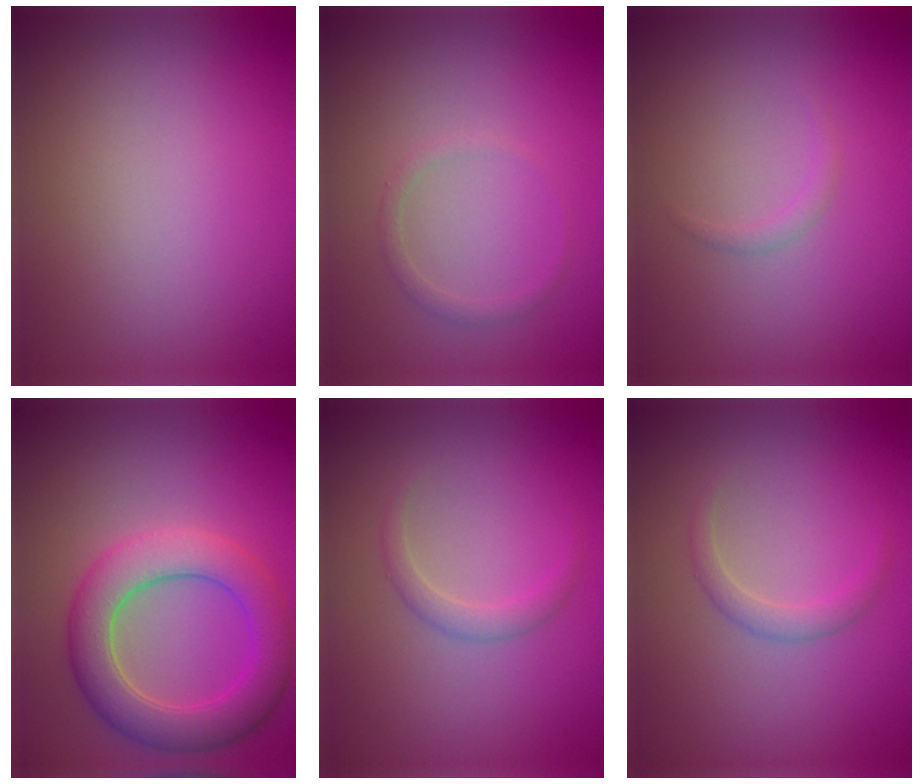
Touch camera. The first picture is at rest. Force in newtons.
{"total": 1.0, "press": 1.0, "slide": 0.1}
{"total": 0.7, "press": 0.7, "slide": 0.1}
{"total": 6.1, "press": 6.1, "slide": 0.2}
{"total": 1.5, "press": 1.5, "slide": 0.1}
{"total": 1.5, "press": 1.5, "slide": 0.1}